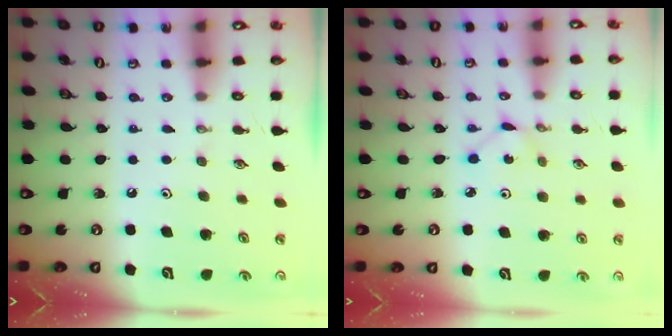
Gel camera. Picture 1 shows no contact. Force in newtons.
{"total": 1.7, "press": 1.7, "slide": 0.1}